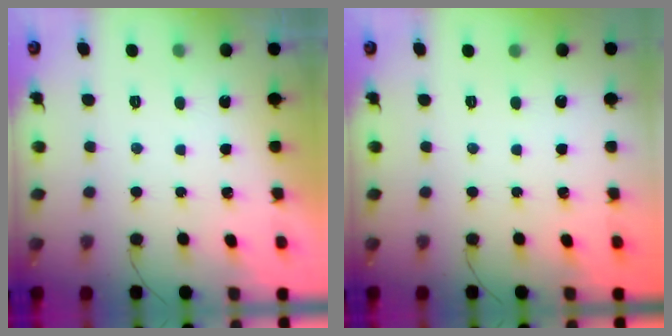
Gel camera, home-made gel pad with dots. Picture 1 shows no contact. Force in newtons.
{"total": 0.0}